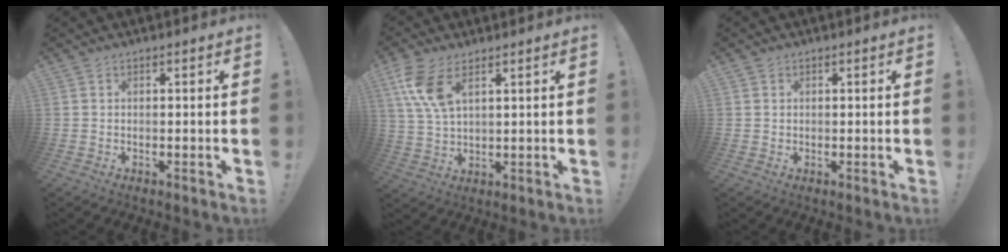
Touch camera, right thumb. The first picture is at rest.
{"total": 9.7, "force": [4.9, 4.5, 7.1], "torque": [-0.154, -0.009, 0.095]}
{"total": 0.9, "force": [0.4, 0.8, -0.1], "torque": [0.005, 0.001, 0.007]}